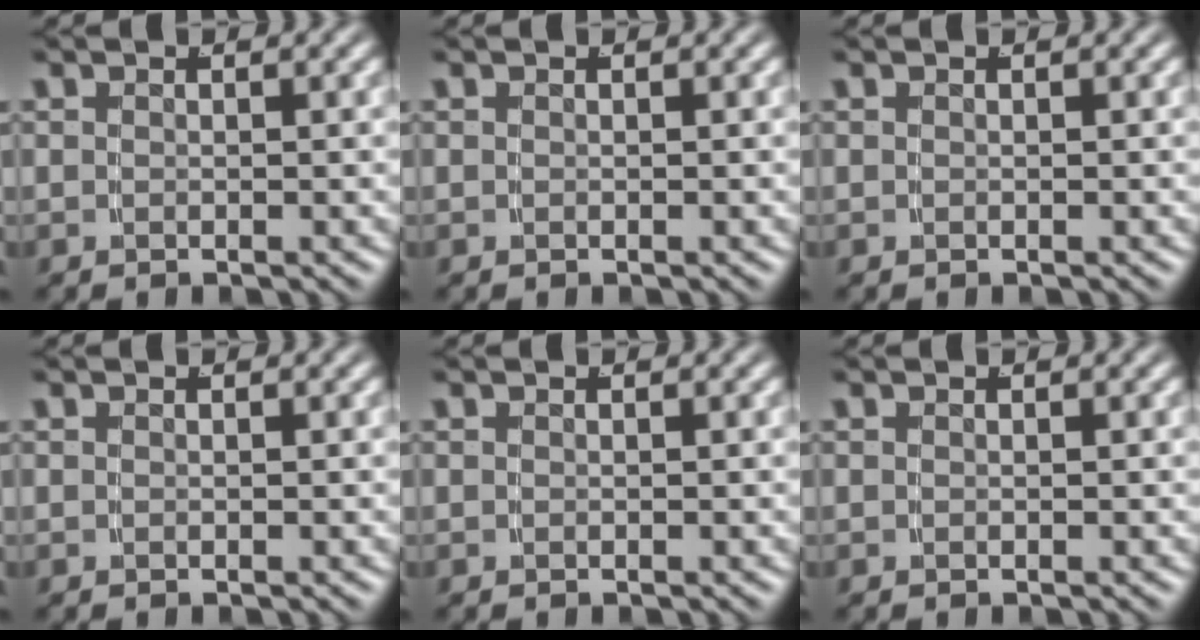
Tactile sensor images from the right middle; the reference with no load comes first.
{"total": 0.0}
{"total": 0.0}
{"total": 0.0}
{"total": 0.0}
{"total": 0.0}